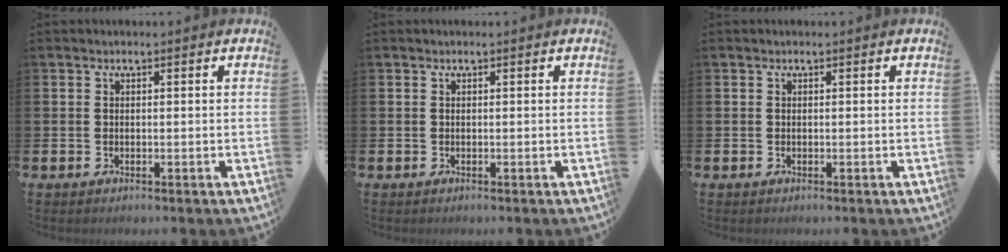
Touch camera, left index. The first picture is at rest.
{"total": 0.0}
{"total": 0.0}